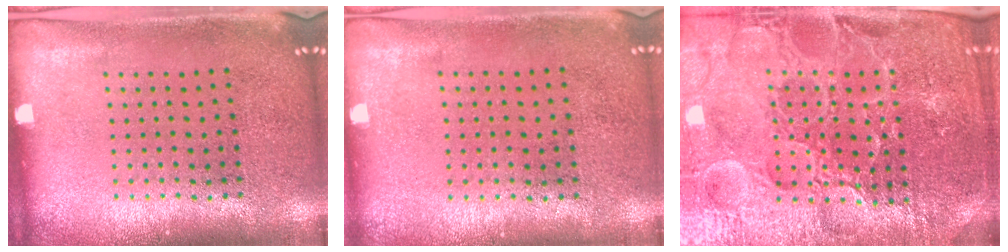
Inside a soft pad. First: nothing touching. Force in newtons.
{"total": 0.0}
{"total": 5.2, "press": 4.8, "slide": 1.9}